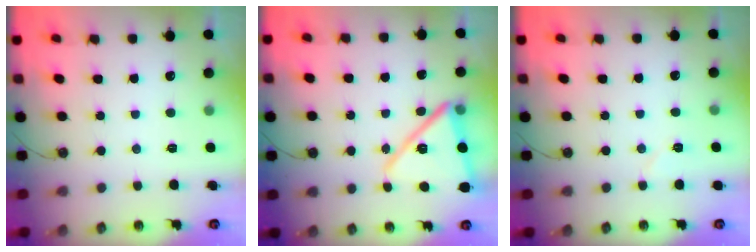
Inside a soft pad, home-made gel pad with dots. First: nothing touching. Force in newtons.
{"total": 16.7, "press": 16.5, "slide": 2.1}
{"total": 4.3, "press": 3.9, "slide": 1.8}